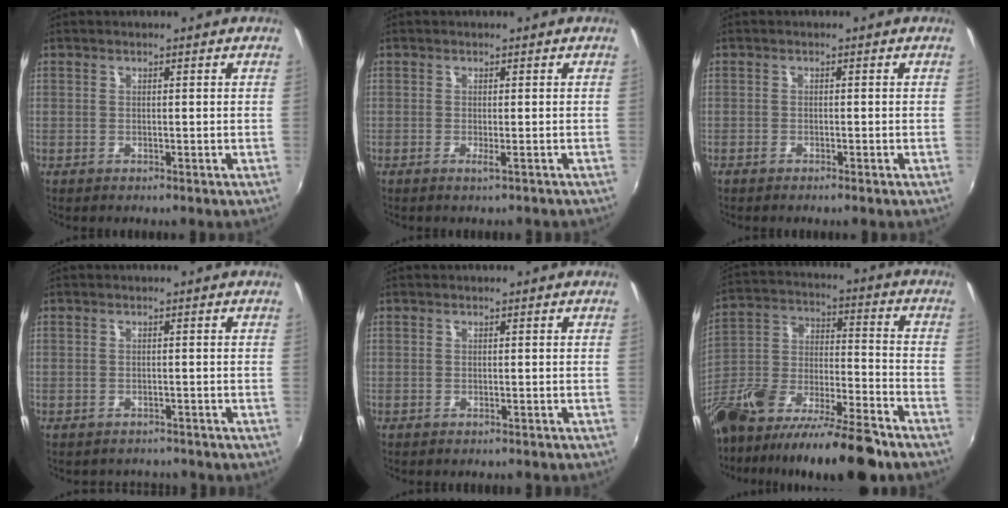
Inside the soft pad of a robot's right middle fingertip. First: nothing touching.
{"total": 1.3, "force": [-0.9, -0.2, 0.8], "torque": [-0.016, -0.002, -0.017]}
{"total": 0.9, "force": [-0.8, 0.1, 0.4], "torque": [-0.012, -0.001, -0.018]}
{"total": 2.7, "force": [-2.4, 1.3, 0.1], "torque": [-0.006, -0.005, -0.033]}
{"total": 1.2, "force": [-1.1, 0.3, 0.3], "torque": [-0.008, -0.006, -0.015]}
{"total": 22.3, "force": [-14.9, 6.6, 15.2], "torque": [-0.276, -0.031, -0.252]}